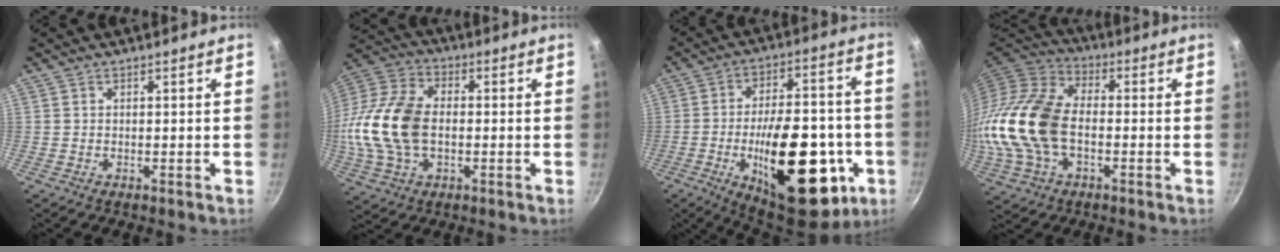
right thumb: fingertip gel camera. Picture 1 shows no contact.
{"total": 18.8, "force": [-1.1, 12.1, 14.4], "torque": [-0.287, 0.029, -0.029]}
{"total": 28.8, "force": [-8.0, 13.5, 24.1], "torque": [-0.307, 0.026, -0.100]}
{"total": 18.3, "force": [-2.1, 11.5, 14.0], "torque": [-0.271, 0.029, -0.050]}